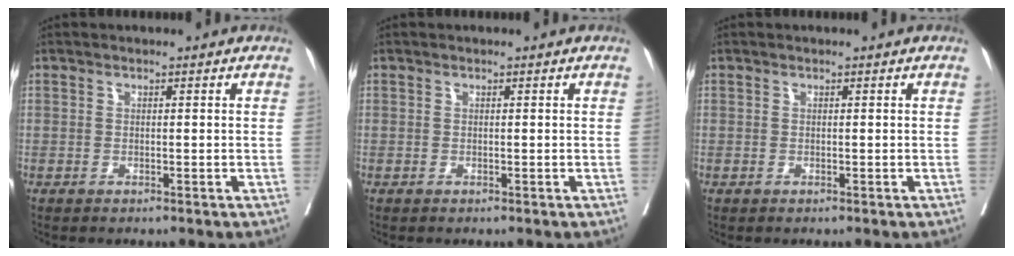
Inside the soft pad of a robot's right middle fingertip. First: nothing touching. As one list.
[{"total": 0.0}, {"total": 0.0}]